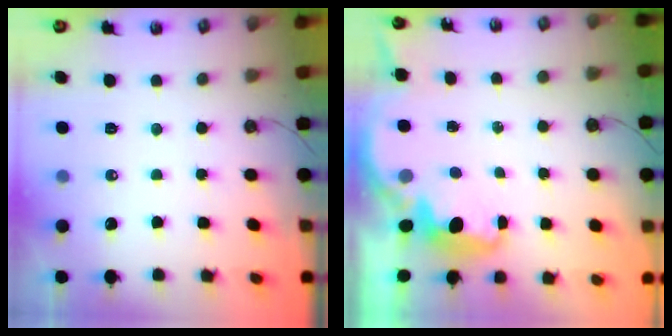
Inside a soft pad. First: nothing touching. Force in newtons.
{"total": 2.7, "press": 2.5, "slide": 0.9}